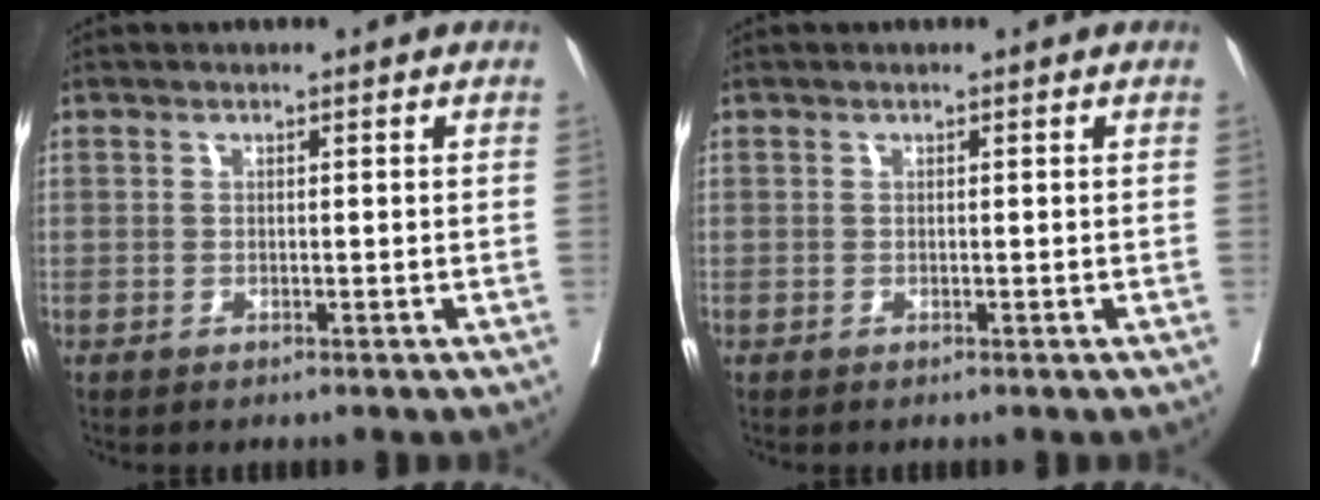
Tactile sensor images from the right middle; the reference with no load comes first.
{"total": 0.0}